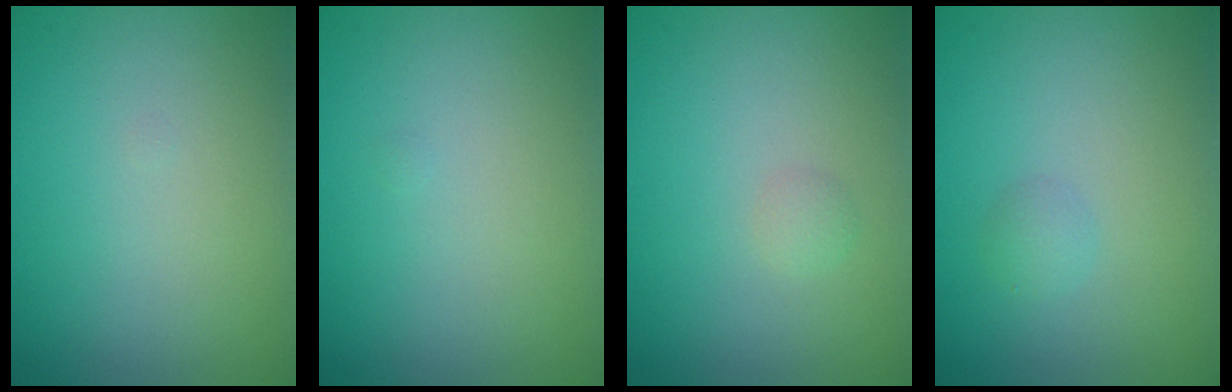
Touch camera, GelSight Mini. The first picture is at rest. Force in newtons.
{"total": 0.0}
{"total": 0.7, "press": 0.7, "slide": 0.0}
{"total": 1.0, "press": 1.0, "slide": 0.1}